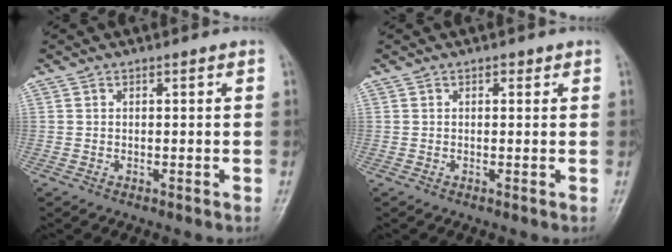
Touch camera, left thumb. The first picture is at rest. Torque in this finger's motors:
{"motor_torque": [-0.03, 0.09, -0.01, 0.00, 0.00]}